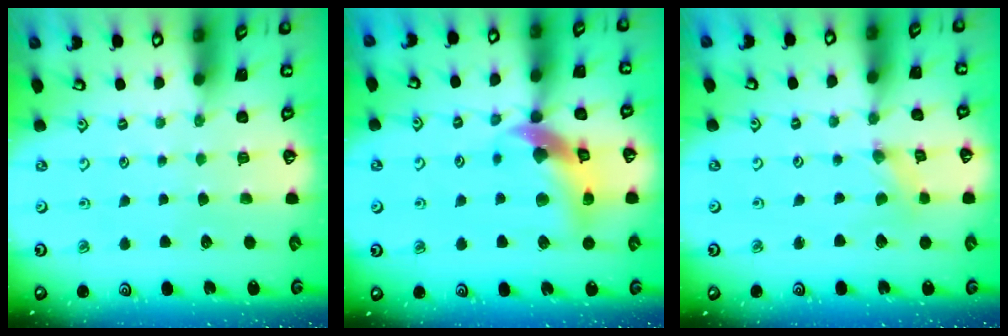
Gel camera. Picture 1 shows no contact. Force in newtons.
{"total": 12.4, "press": 12.3, "slide": 1.6}
{"total": 0.0}